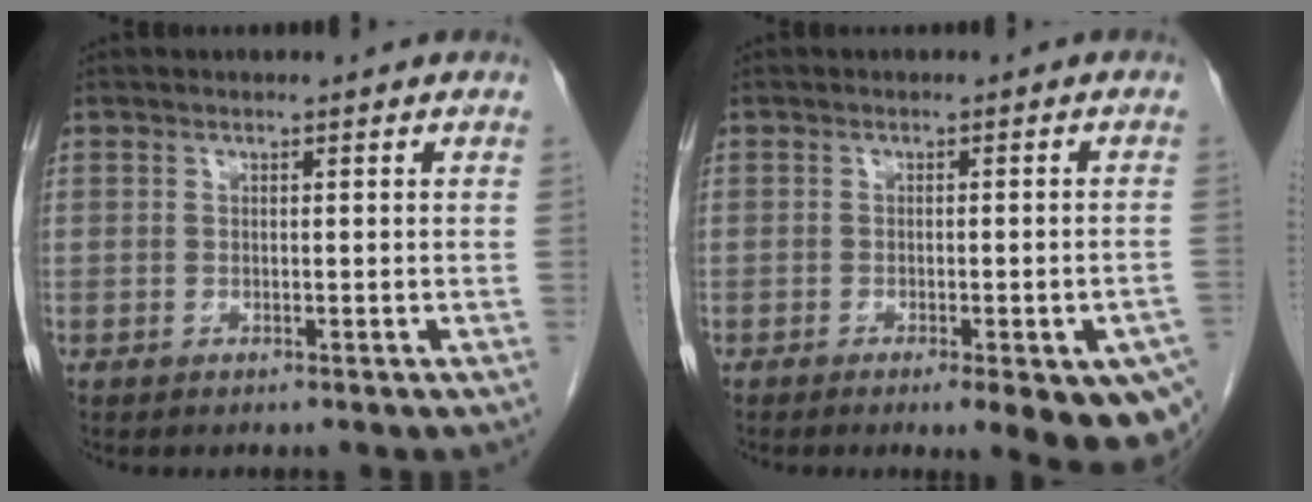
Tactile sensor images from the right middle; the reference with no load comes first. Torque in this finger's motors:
{"motor_torque": [1.11, -1.03, 0.19, 0.07]}